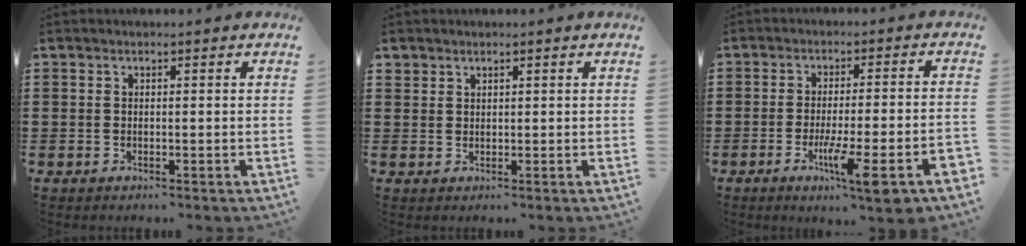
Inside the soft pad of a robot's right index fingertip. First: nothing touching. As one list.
[{"total": 1.5, "force": [1.3, 0.8, 0.2], "torque": [-0.006, 0.001, 0.026]}, {"total": 9.4, "force": [-4.6, 0.5, 8.2], "torque": [-0.142, -0.012, -0.081]}]